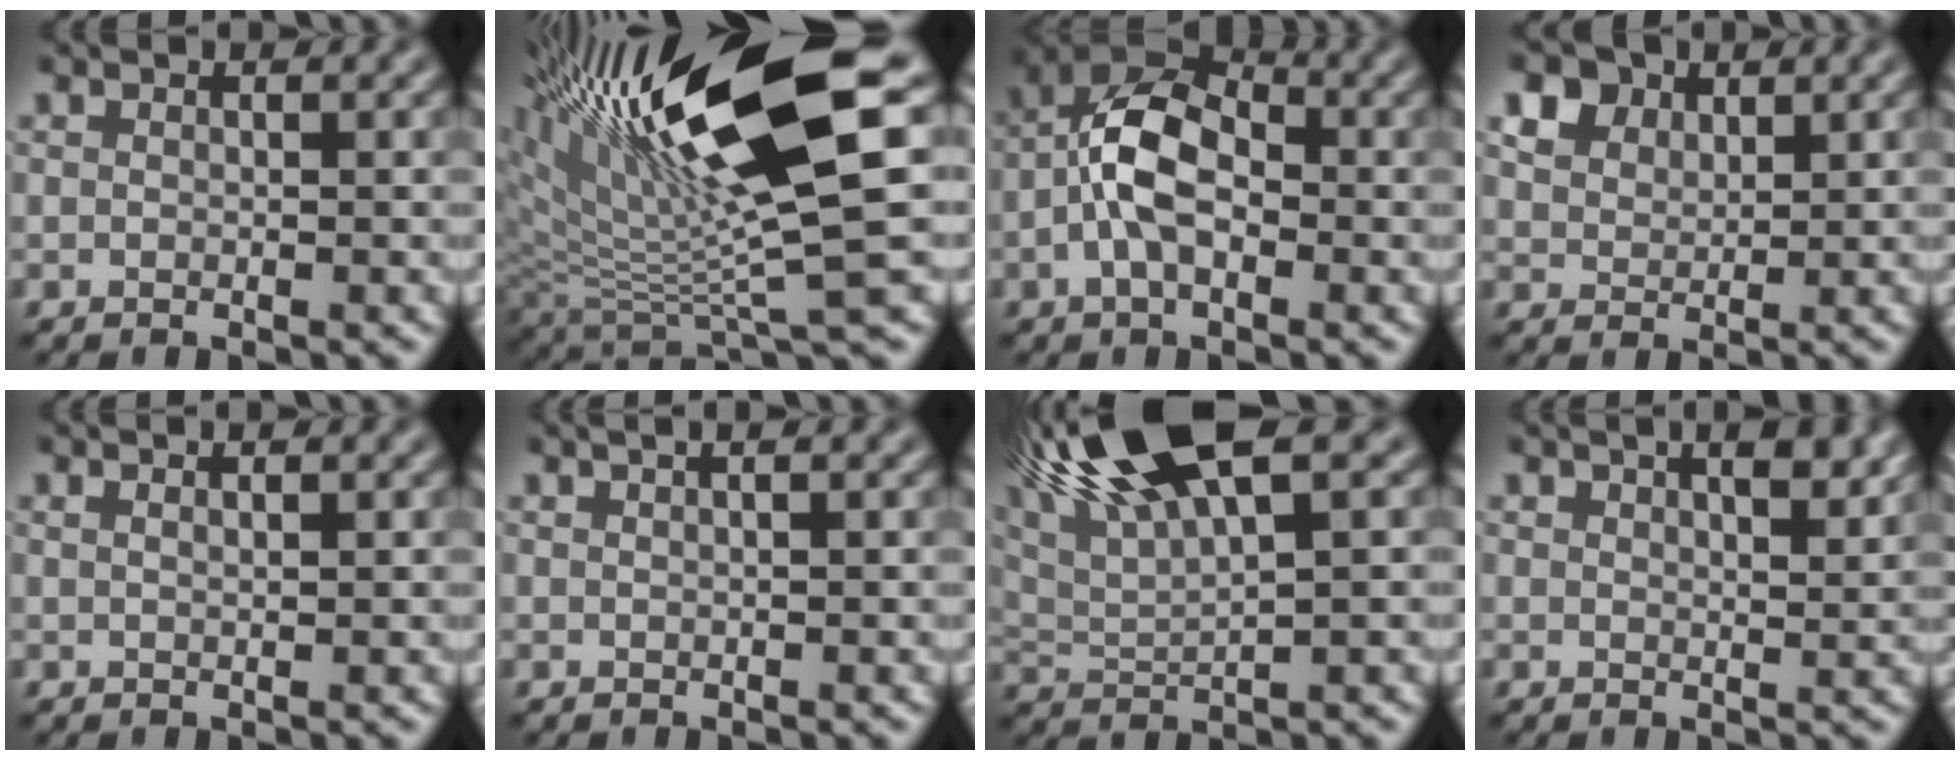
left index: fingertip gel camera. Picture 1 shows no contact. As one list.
[{"total": 15.1, "force": [6.3, 3.5, 13.2], "torque": [-0.234, 0.004, 0.117]}, {"total": 6.5, "force": [-1.3, 3.5, 5.3], "torque": [-0.108, 0.015, -0.033]}, {"total": 5.7, "force": [3.8, 3.4, 2.4], "torque": [-0.073, 0.006, 0.066]}, {"total": 1.1, "force": [0.6, 0.3, 0.8], "torque": [-0.005, -0.003, 0.006]}, {"total": 3.4, "force": [1.8, 1.7, 2.3], "torque": [-0.008, 0.015, -0.005]}, {"total": 11.8, "force": [6.6, 3.4, 9.2], "torque": [-0.175, 0.028, 0.112]}, {"total": 3.1, "force": [2.1, 0.9, 2.1], "torque": [-0.024, 0.002, 0.028]}]